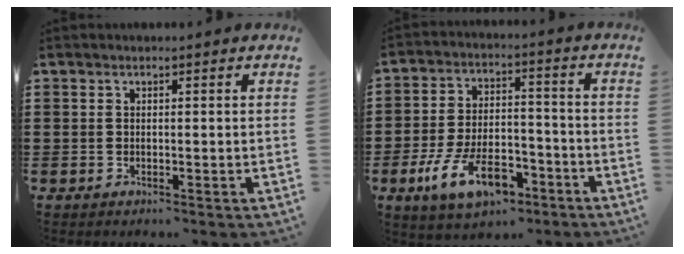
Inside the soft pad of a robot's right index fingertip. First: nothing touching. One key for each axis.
{"total": 10.6, "fx": -6.0, "fy": 4.9, "fz": 7.3, "tx": -0.153, "ty": 0.011, "tz": -0.110}